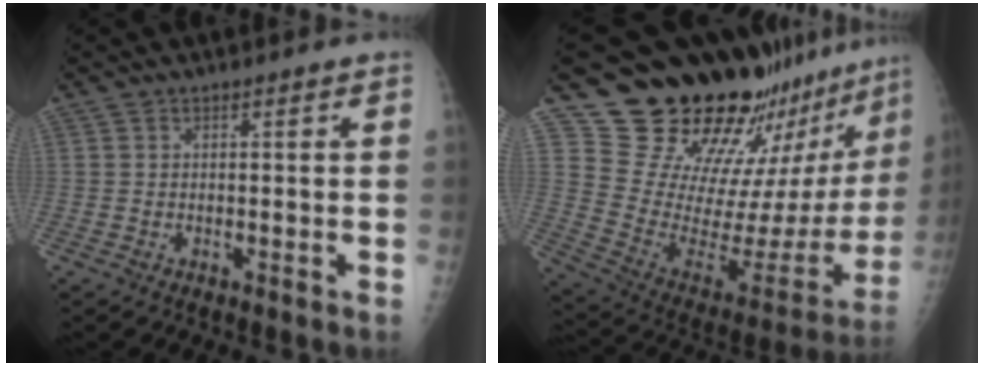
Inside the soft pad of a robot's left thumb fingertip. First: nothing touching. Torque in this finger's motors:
{"motor_torque": [1.12, 1.02, 0.54, -2.24, 0.01]}